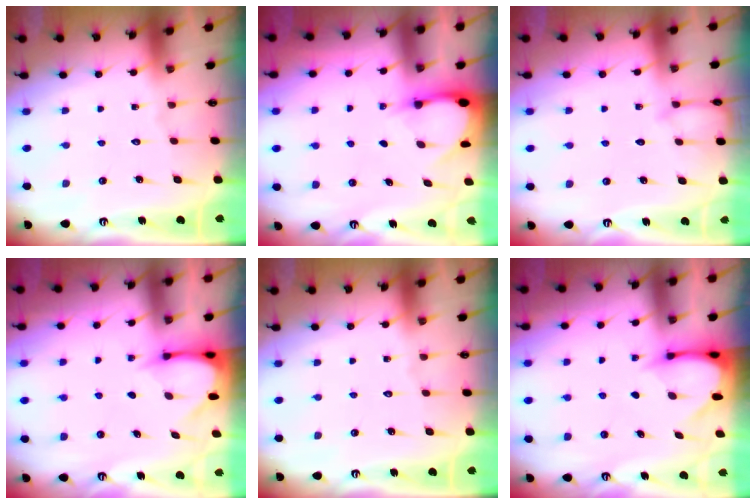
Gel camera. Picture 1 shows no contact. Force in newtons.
{"total": 2.9, "press": 2.9, "slide": 0.3}
{"total": 3.3, "press": 3.3, "slide": 0.3}
{"total": 3.7, "press": 3.7, "slide": 0.3}
{"total": 0.0}
{"total": 3.4, "press": 3.4, "slide": 0.3}